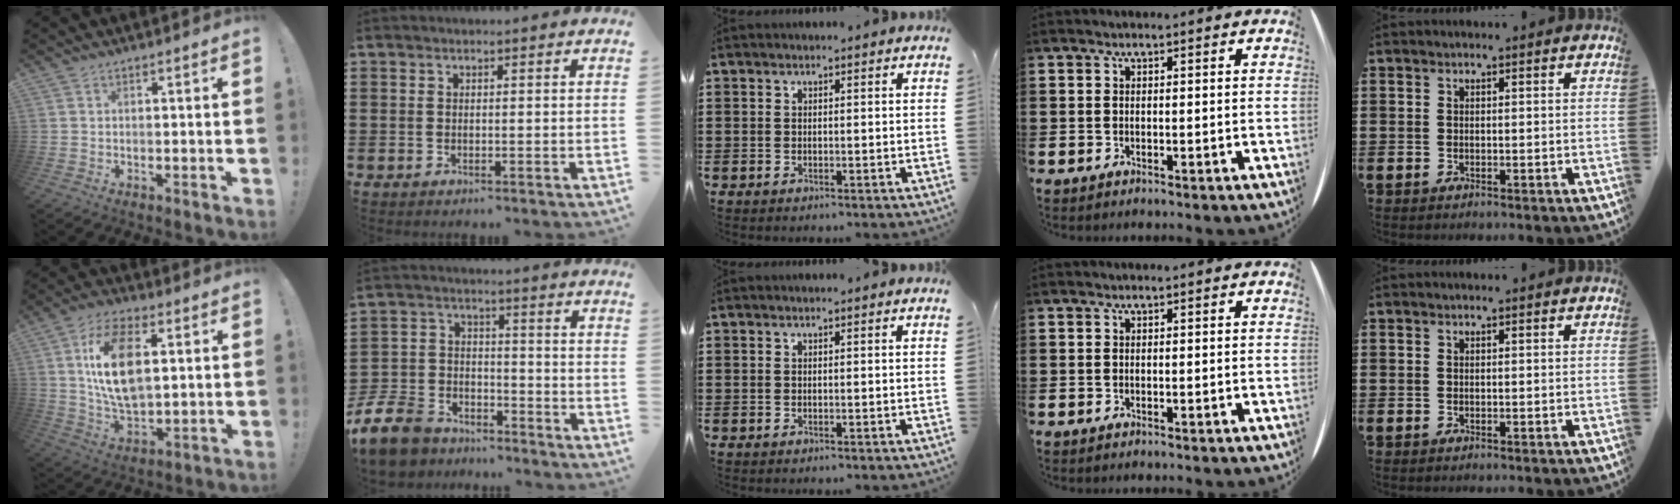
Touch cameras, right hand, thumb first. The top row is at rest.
{"thumb": {"total": 16.4, "force": [3.7, 9.0, 13.2], "torque": [-0.238, -0.002, 0.061]}, "index": {"total": 10.1, "force": [-9.1, 3.4, 2.7], "torque": [-0.081, 0.027, -0.185]}}